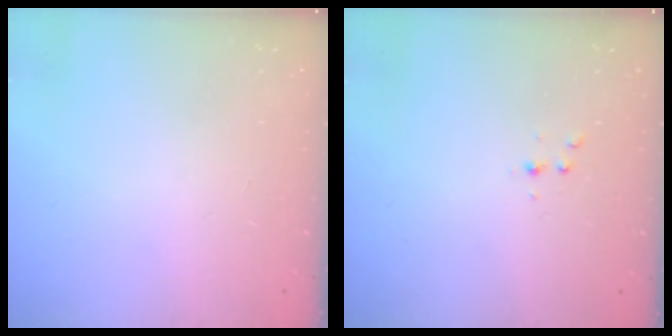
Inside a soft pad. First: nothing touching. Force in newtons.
{"total": 3.1, "press": 2.7, "slide": 1.6}